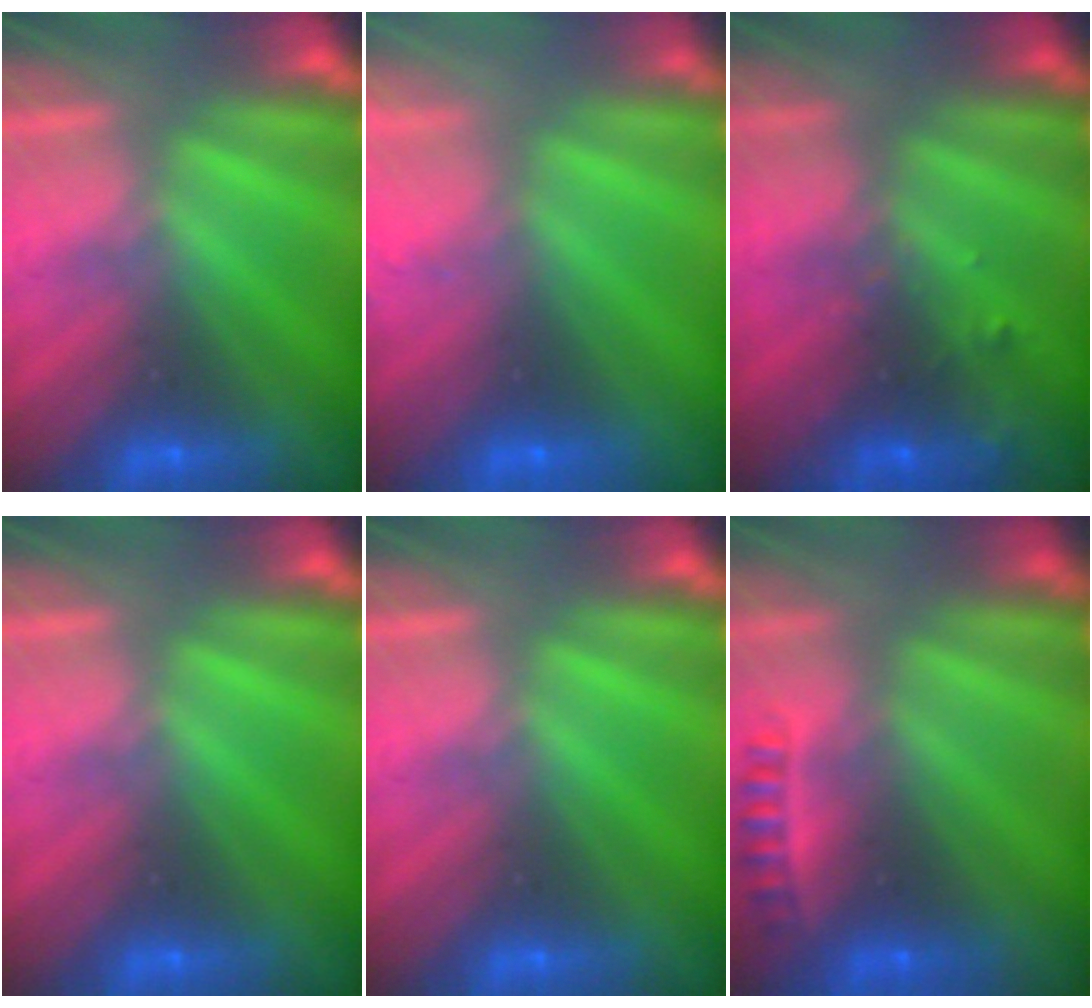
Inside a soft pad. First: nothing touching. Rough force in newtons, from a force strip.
{"total": 8.5}
{"total": 6.9}
{"total": 0.0}
{"total": 0.0}
{"total": 2.4}